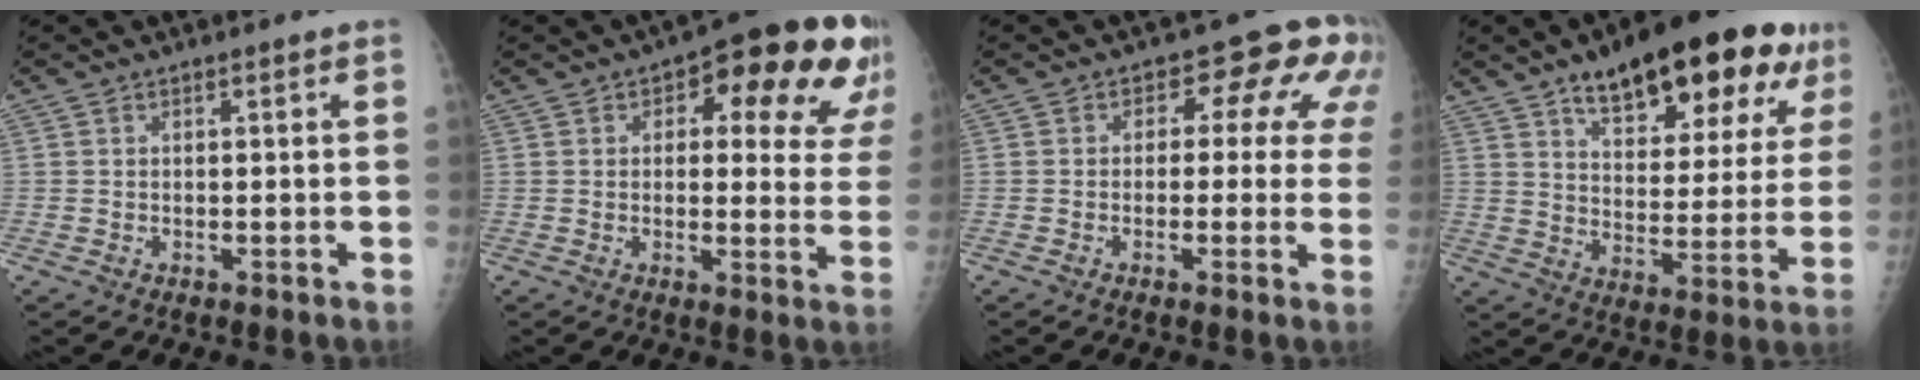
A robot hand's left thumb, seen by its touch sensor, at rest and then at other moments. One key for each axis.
{"total": 18.1, "fx": 8.7, "fy": 7.9, "fz": 13.8, "tx": -0.123, "ty": -0.011, "tz": 0.099}
{"total": 9.2, "fx": 2.4, "fy": 5.7, "fz": 6.8, "tx": -0.023, "ty": 0.015, "tz": 0.014}
{"total": 24.1, "fx": 14.1, "fy": 9.6, "fz": 17.0, "tx": -0.201, "ty": -0.026, "tz": 0.205}